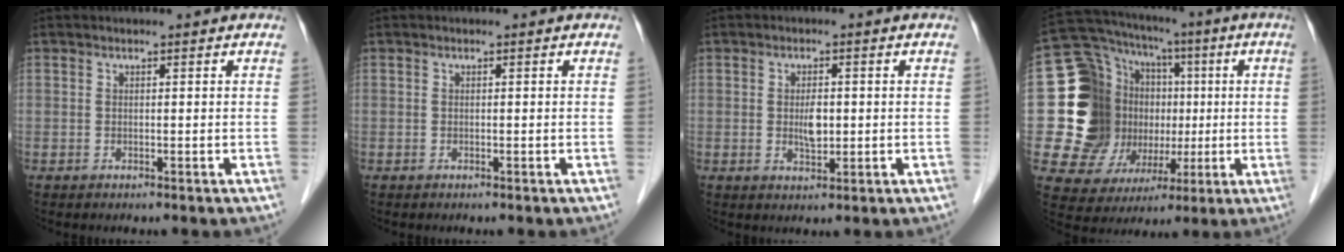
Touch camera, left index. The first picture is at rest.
{"total": 0.0}
{"total": 3.1, "force": [-0.2, 1.4, 2.7], "torque": [-0.050, -0.004, 0.000]}
{"total": 19.6, "force": [-0.5, 16.3, 10.9], "torque": [-0.178, 0.043, 0.015]}